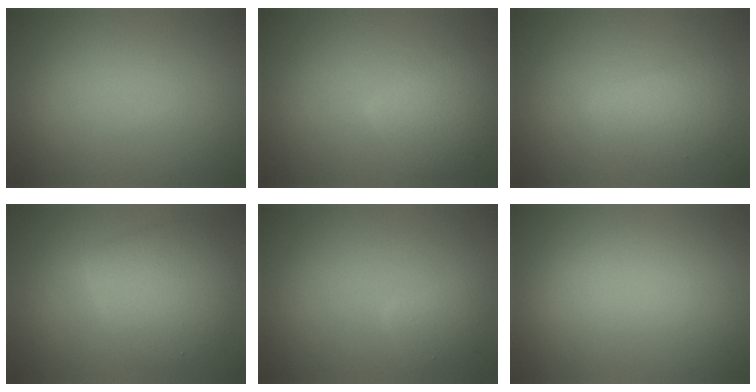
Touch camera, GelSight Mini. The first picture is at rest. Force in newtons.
{"total": 3.8, "press": 3.8, "slide": 0.2}
{"total": 2.9, "press": 2.9, "slide": 0.1}
{"total": 5.3, "press": 5.3, "slide": 0.1}
{"total": 1.7, "press": 1.7, "slide": 0.0}
{"total": 0.0}